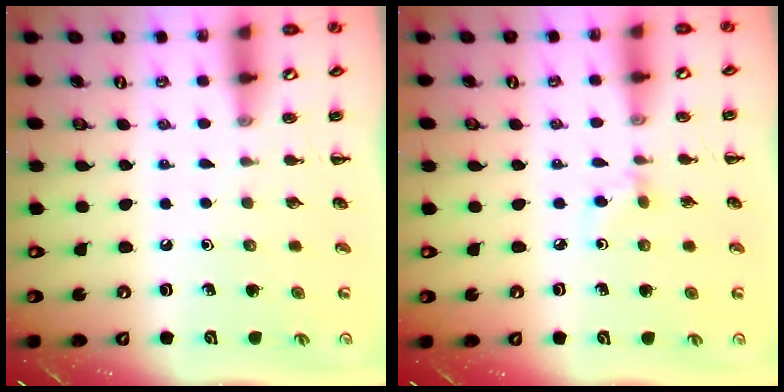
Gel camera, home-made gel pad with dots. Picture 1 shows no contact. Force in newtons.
{"total": 3.5, "press": 3.2, "slide": 1.4}